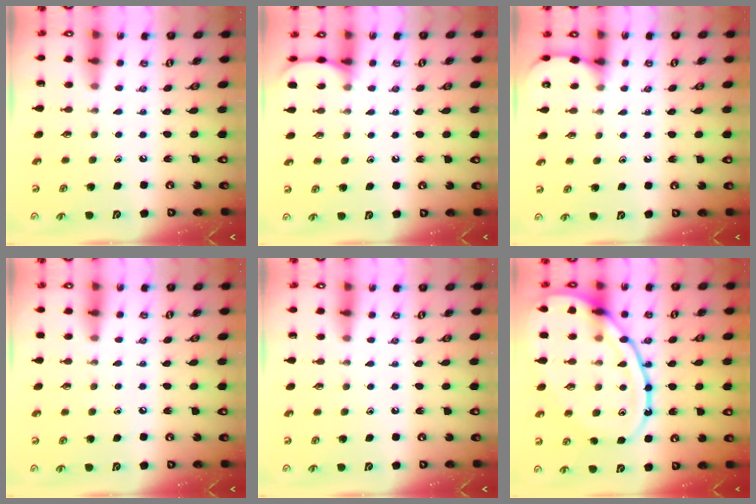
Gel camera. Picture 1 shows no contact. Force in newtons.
{"total": 4.2, "press": 4.2, "slide": 0.6}
{"total": 3.5, "press": 3.5, "slide": 0.3}
{"total": 2.7, "press": 2.7, "slide": 0.4}
{"total": 0.0}
{"total": 20.7, "press": 20.6, "slide": 2.0}